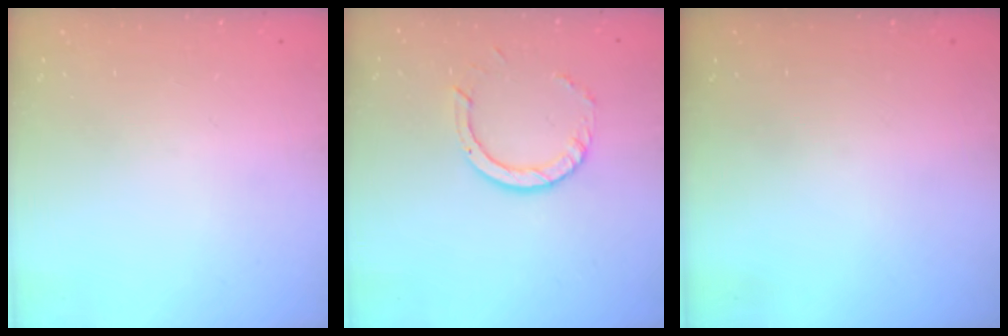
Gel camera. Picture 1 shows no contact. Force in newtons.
{"total": 4.2, "press": 4.2, "slide": 0.3}
{"total": 0.0}